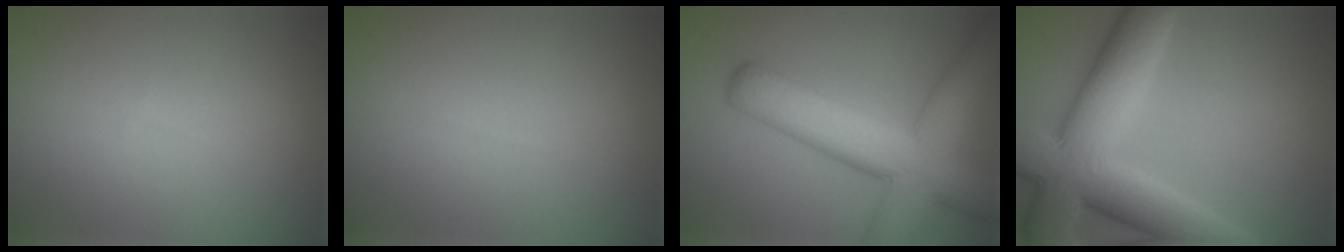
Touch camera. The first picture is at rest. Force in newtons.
{"total": 0.0}
{"total": 10.8, "press": 10.8, "slide": 0.5}
{"total": 11.6, "press": 11.5, "slide": 1.3}